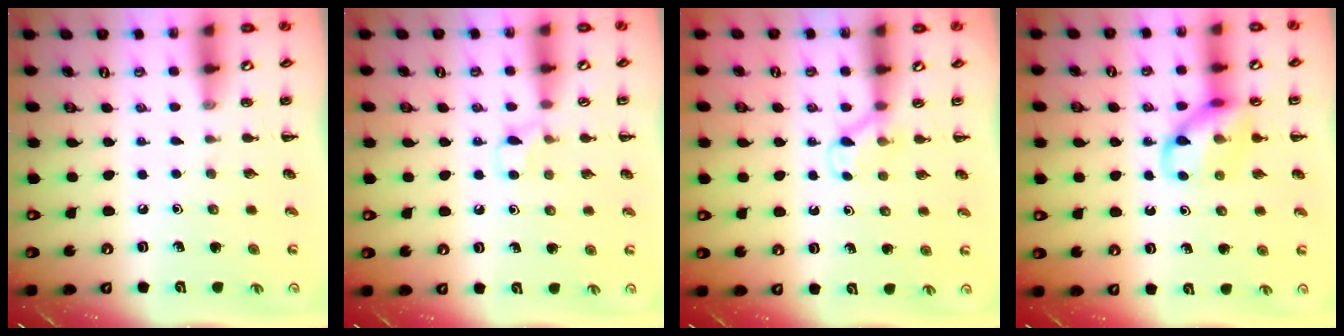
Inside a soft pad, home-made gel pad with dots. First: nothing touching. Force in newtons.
{"total": 5.7, "press": 5.3, "slide": 2.0}
{"total": 5.4, "press": 5.2, "slide": 1.5}
{"total": 11.4, "press": 11.3, "slide": 1.4}